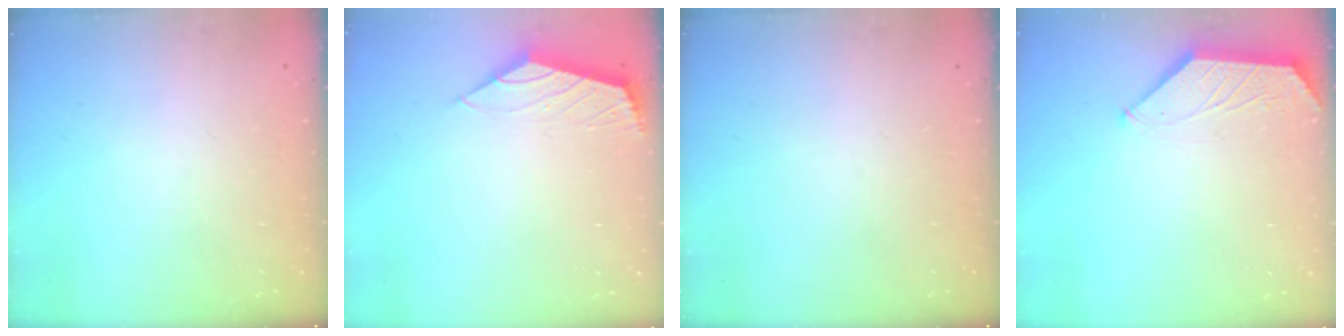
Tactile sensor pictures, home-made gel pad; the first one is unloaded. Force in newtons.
{"total": 2.1, "press": 2.0, "slide": 0.7}
{"total": 0.0}
{"total": 0.7, "press": 0.7, "slide": 0.1}